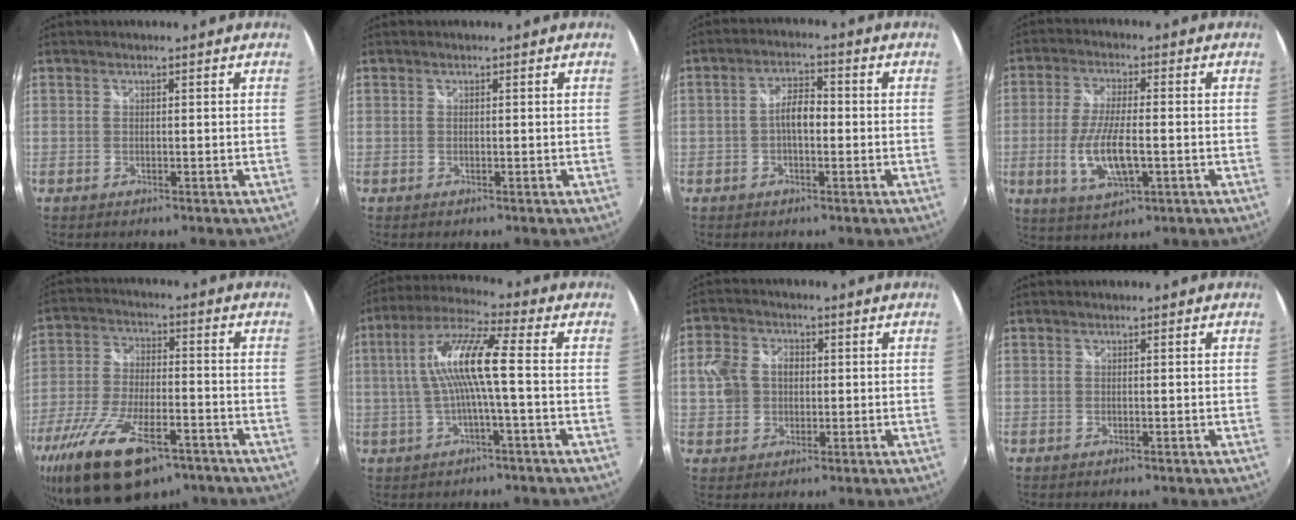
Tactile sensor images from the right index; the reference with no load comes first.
{"total": 0.0}
{"total": 4.5, "force": [-0.7, 2.2, 3.9], "torque": [-0.073, 0.012, -0.014]}
{"total": 10.2, "force": [-2.5, 3.3, 9.3], "torque": [-0.189, -0.013, -0.042]}
{"total": 19.1, "force": [-12.0, 7.7, 12.7], "torque": [-0.263, -0.046, -0.205]}
{"total": 11.1, "force": [-0.2, 0.7, 11.1], "torque": [-0.218, 0.015, -0.002]}
{"total": 7.1, "force": [0.4, 6.1, 3.5], "torque": [-0.076, 0.018, 0.007]}
{"total": 0.0}